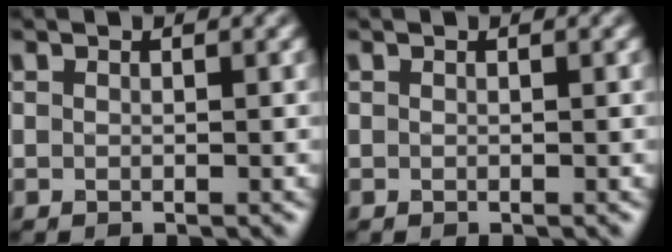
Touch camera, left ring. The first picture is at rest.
{"total": 0.0}